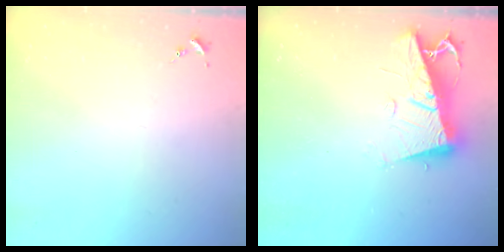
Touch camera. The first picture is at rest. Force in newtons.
{"total": 11.9, "press": 11.8, "slide": 1.4}